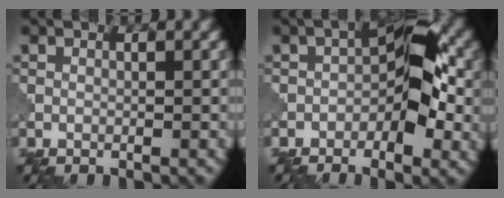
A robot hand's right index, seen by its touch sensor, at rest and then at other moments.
{"total": 6.8, "force": [-1.4, 3.5, 5.7], "torque": [-0.074, 0.011, -0.034]}